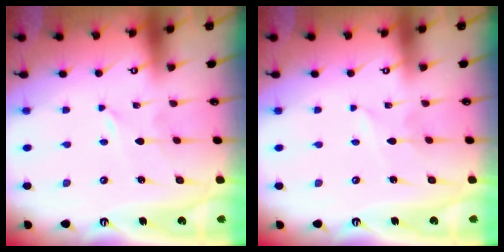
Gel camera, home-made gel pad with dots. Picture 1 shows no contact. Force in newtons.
{"total": 1.6, "press": 1.6, "slide": 0.1}